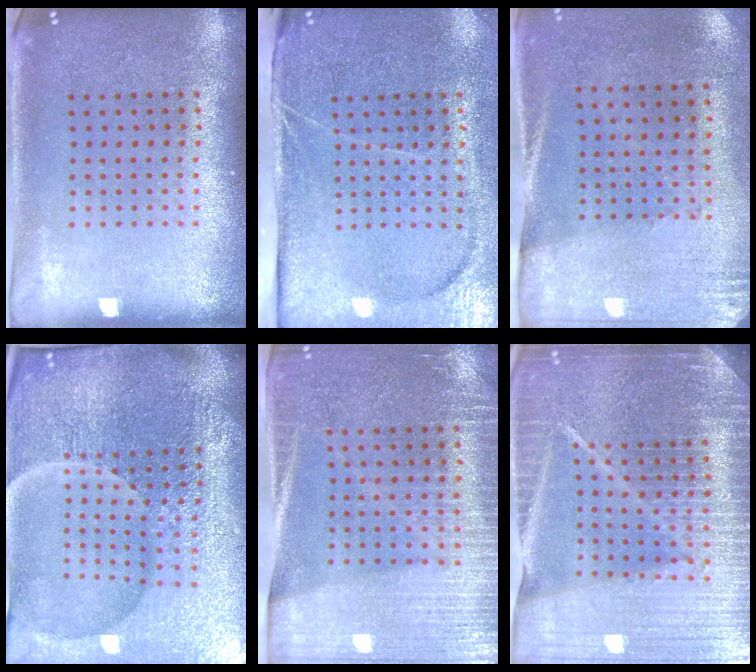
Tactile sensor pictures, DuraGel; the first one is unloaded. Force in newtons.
{"total": 4.2, "press": 3.4, "slide": 2.3}
{"total": 2.7, "press": 2.4, "slide": 1.4}
{"total": 6.7, "press": 6.0, "slide": 3.0}
{"total": 3.4, "press": 3.1, "slide": 1.4}
{"total": 6.3, "press": 5.5, "slide": 3.1}